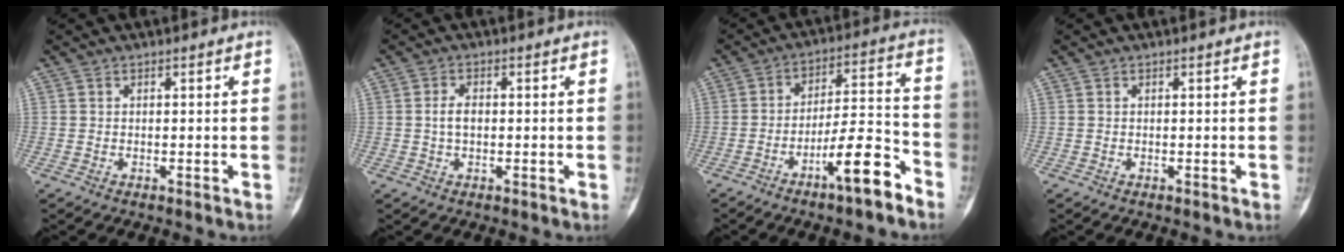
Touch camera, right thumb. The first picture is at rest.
{"total": 2.7, "force": [0.0, 1.6, 2.2], "torque": [-0.043, 0.006, -0.004]}
{"total": 11.5, "force": [-7.2, 2.3, 8.6], "torque": [-0.141, 0.065, -0.119]}
{"total": 0.0}